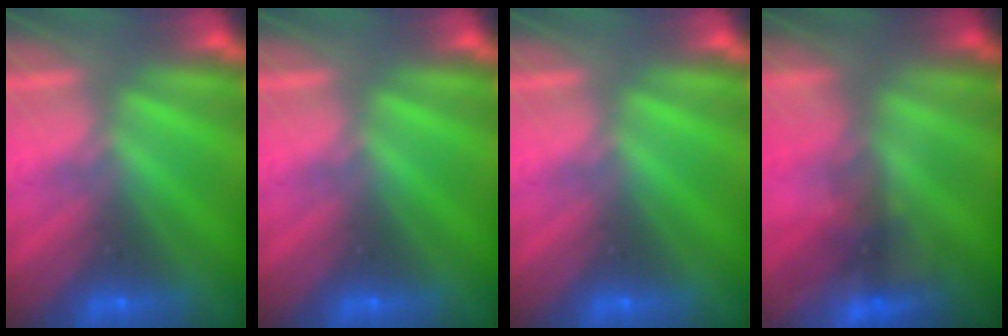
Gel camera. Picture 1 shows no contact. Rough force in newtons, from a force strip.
{"total": 0.0}
{"total": 0.0}
{"total": 4.5}